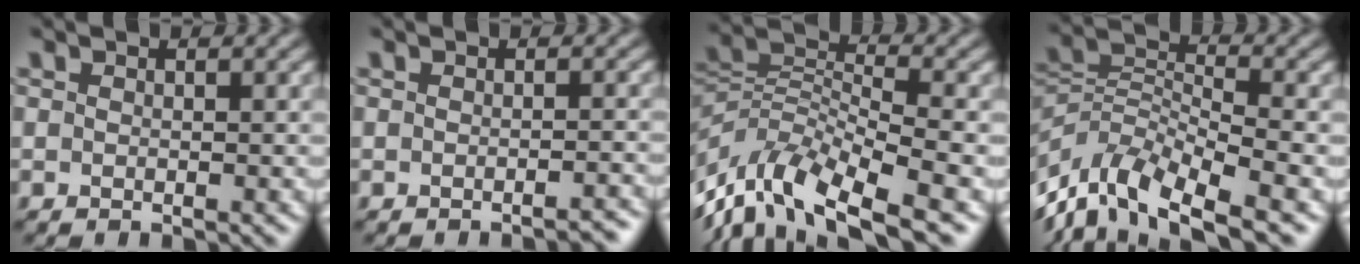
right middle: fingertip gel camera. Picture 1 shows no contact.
{"total": 2.2, "force": [-2.0, 0.4, 1.0], "torque": [-0.004, 0.009, -0.023]}
{"total": 9.1, "force": [-4.4, 3.6, 7.1], "torque": [-0.134, 0.004, -0.089]}
{"total": 8.5, "force": [-4.7, 3.6, 6.1], "torque": [-0.117, -0.001, -0.093]}